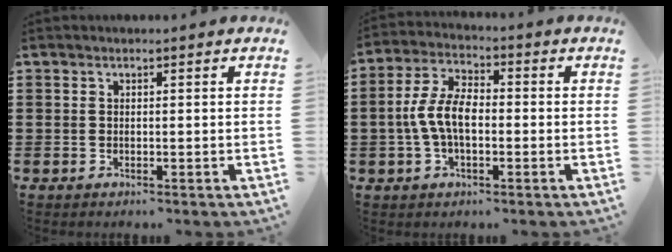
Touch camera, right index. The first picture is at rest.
{"total": 7.1, "force": [-1.1, 3.6, 5.9], "torque": [-0.140, 0.000, -0.028]}